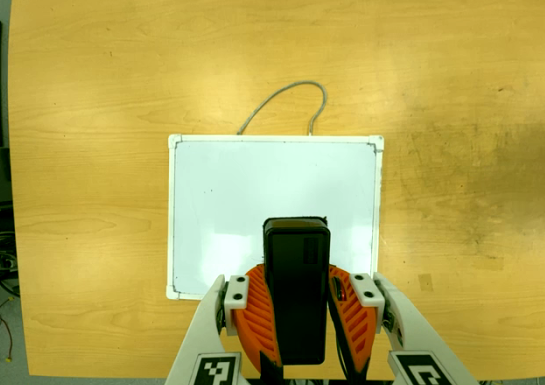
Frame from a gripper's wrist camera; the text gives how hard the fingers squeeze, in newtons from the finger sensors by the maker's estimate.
{"total": 10.6, "left": 8.9, "right": 12.2}